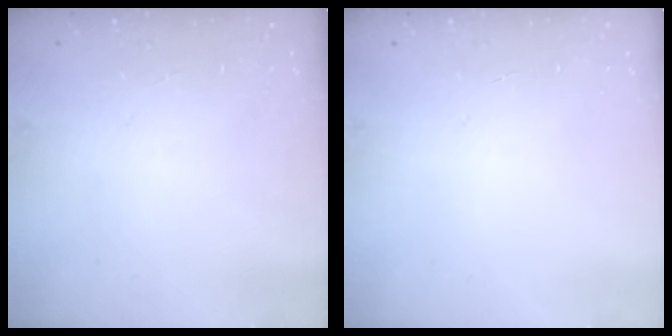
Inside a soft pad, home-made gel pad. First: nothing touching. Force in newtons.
{"total": 0.0}